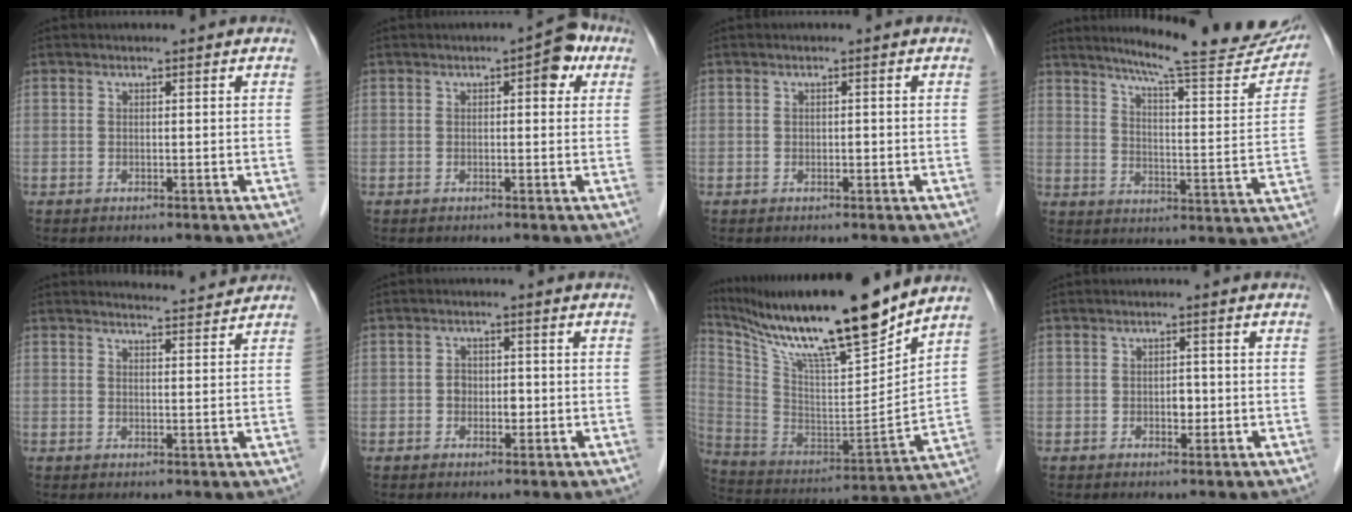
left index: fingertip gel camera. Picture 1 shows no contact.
{"total": 4.2, "force": [1.6, 1.7, 3.5], "torque": [-0.034, 0.022, 0.012]}
{"total": 0.6, "force": [-0.3, 0.3, 0.3], "torque": [-0.002, -0.001, -0.007]}
{"total": 21.2, "force": [19.0, 1.5, 9.2], "torque": [-0.123, -0.063, 0.239]}
{"total": 4.0, "force": [4.0, -0.4, -0.1], "torque": [-0.011, -0.003, 0.052]}
{"total": 2.5, "force": [-0.7, 1.8, 1.6], "torque": [-0.020, 0.004, -0.010]}
{"total": 22.3, "force": [18.1, 1.3, 12.9], "torque": [-0.235, -0.010, 0.317]}
{"total": 1.7, "force": [-0.6, 1.0, 1.2], "torque": [-0.016, -0.001, -0.007]}